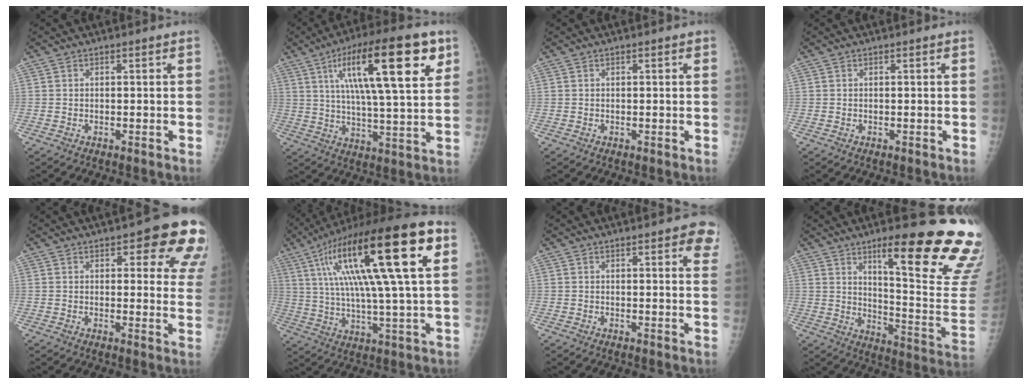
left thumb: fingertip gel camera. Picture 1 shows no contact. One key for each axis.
{"total": 22.7, "fx": 9.4, "fy": 5.7, "fz": 19.8, "tx": -0.302, "ty": -0.009, "tz": 0.145}
{"total": 1.0, "fx": 0.3, "fy": 0.4, "fz": 0.9, "tx": -0.011, "ty": 0.003, "tz": 0.003}
{"total": 0.0}
{"total": 13.8, "fx": 7.2, "fy": 5.3, "fz": 10.6, "tx": -0.076, "ty": -0.032, "tz": 0.073}
{"total": 27.9, "fx": 9.3, "fy": 5.5, "fz": 25.8, "tx": -0.450, "ty": 0.014, "tz": 0.142}
{"total": 6.7, "fx": 3.7, "fy": 1.9, "fz": 5.3, "tx": -0.042, "ty": -0.008, "tz": 0.038}
{"total": 26.4, "fx": 14.3, "fy": 4.9, "fz": 21.6, "tx": -0.225, "ty": -0.066, "tz": 0.212}